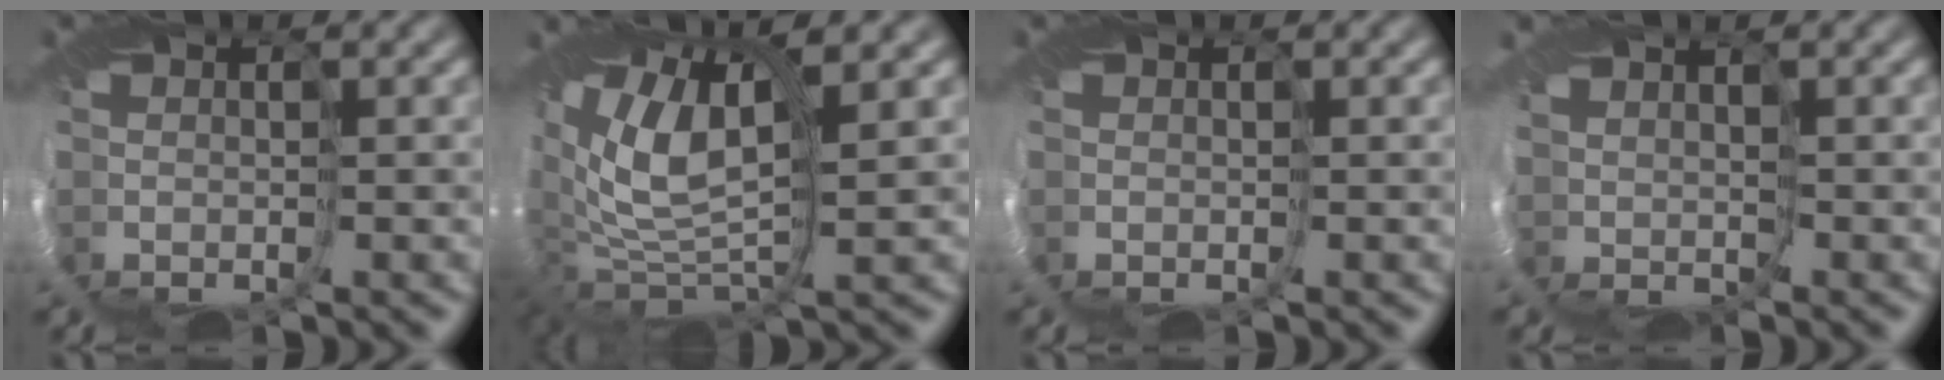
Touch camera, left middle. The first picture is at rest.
{"total": 10.7, "force": [3.0, 5.6, 8.7], "torque": [-0.184, -0.018, 0.067]}
{"total": 0.0}
{"total": 1.1, "force": [1.1, -0.1, -0.1], "torque": [-0.004, -0.002, 0.019]}